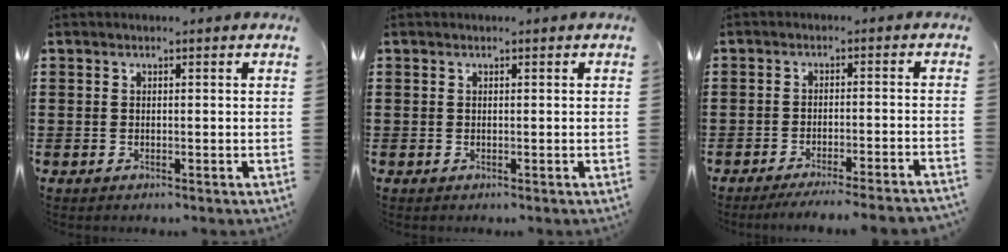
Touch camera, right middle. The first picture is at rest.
{"total": 0.0}
{"total": 3.4, "force": [-3.1, -0.5, 1.2], "torque": [-0.021, -0.005, -0.061]}